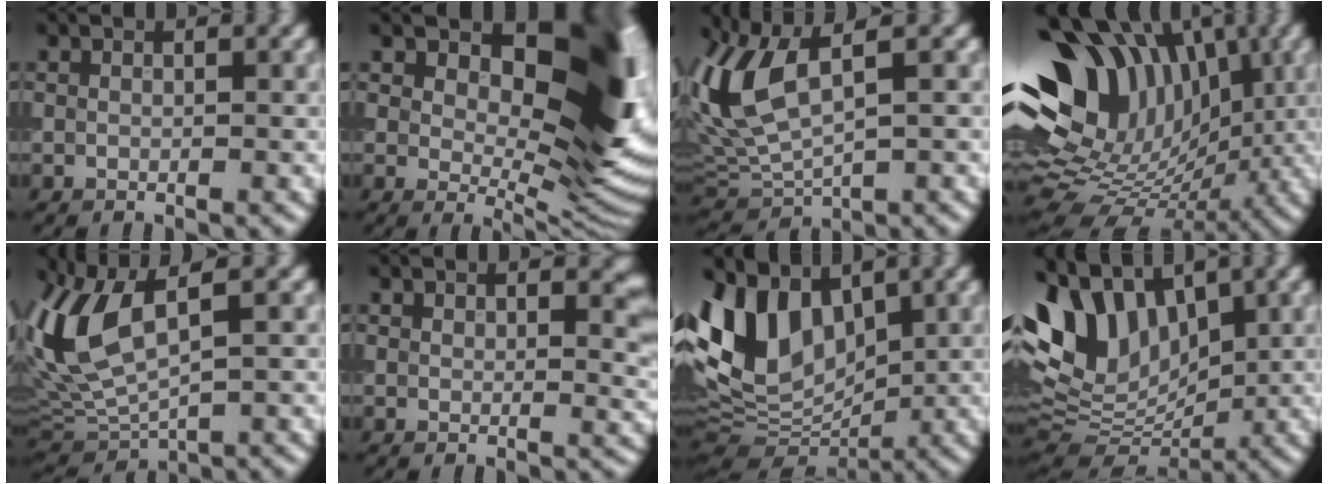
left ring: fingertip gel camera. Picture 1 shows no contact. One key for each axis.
{"total": 12.8, "fx": 4.0, "fy": 6.3, "fz": 10.4, "tx": -0.117, "ty": -0.003, "tz": 0.061}
{"total": 7.2, "fx": 2.3, "fy": 3.0, "fz": 6.1, "tx": -0.143, "ty": 0.006, "tz": 0.046}
{"total": 15.3, "fx": 3.8, "fy": 10.8, "fz": 10.2, "tx": -0.202, "ty": 0.019, "tz": 0.074}
{"total": 8.3, "fx": 2.5, "fy": 3.4, "fz": 7.1, "tx": -0.169, "ty": 0.006, "tz": 0.052}
{"total": 3.1, "fx": 1.9, "fy": 1.5, "fz": 1.9, "tx": -0.019, "ty": -0.005, "tz": 0.031}
{"total": 8.7, "fx": 3.0, "fy": 5.8, "fz": 5.7, "tx": -0.121, "ty": -0.001, "tz": 0.052}
{"total": 11.4, "fx": 4.1, "fy": 7.4, "fz": 7.6, "tx": -0.167, "ty": 0.016, "tz": 0.067}